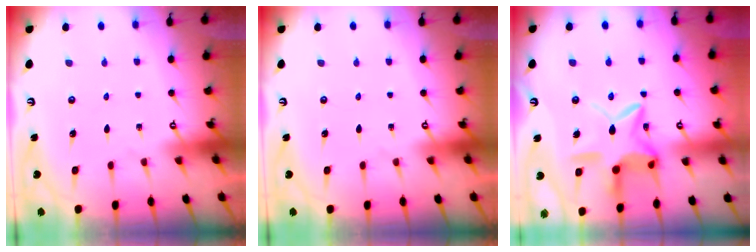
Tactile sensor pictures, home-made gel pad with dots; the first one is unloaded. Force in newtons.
{"total": 0.0}
{"total": 14.2, "press": 14.1, "slide": 1.1}